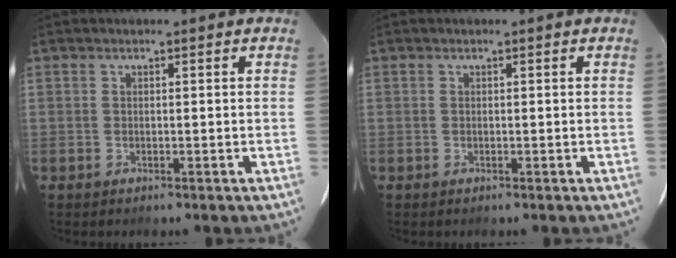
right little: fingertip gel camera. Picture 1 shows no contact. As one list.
[{"total": 0.0}]